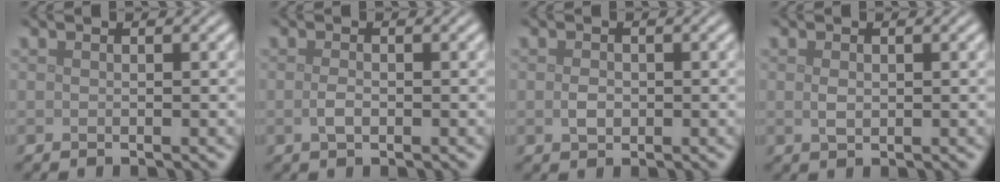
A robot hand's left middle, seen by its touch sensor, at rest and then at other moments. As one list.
[{"total": 1.2, "force": [-0.3, 0.6, 1.0], "torque": [-0.024, -0.001, -0.007]}, {"total": 1.4, "force": [-0.1, 1.0, 0.9], "torque": [-0.020, -0.002, -0.003]}, {"total": 1.2, "force": [0.1, 0.8, 0.9], "torque": [-0.022, -0.002, 0.004]}]